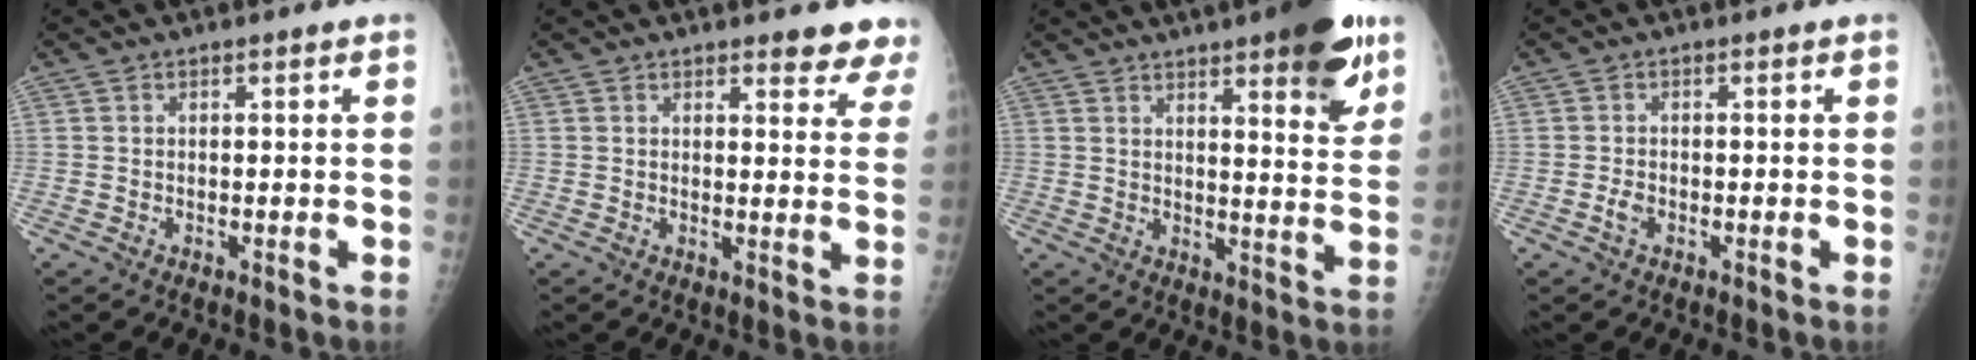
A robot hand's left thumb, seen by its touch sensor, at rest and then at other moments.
{"total": 6.6, "force": [5.7, 2.0, 2.6], "torque": [0.005, -0.029, 0.048]}
{"total": 15.0, "force": [8.8, 3.6, 11.6], "torque": [-0.128, -0.040, 0.117]}
{"total": 1.5, "force": [-0.6, 0.9, 1.0], "torque": [-0.024, 0.005, -0.013]}